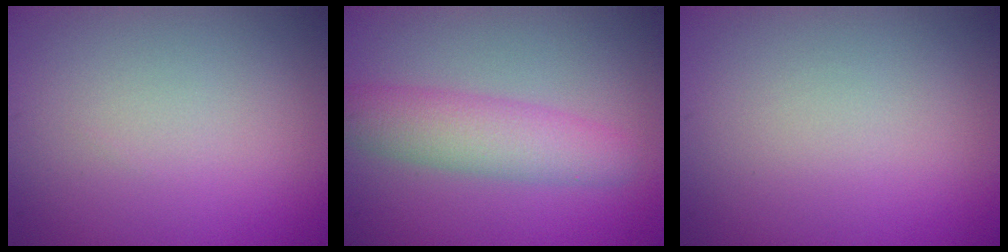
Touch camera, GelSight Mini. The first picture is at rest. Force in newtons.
{"total": 4.5, "press": 4.5, "slide": 0.2}
{"total": 0.0}